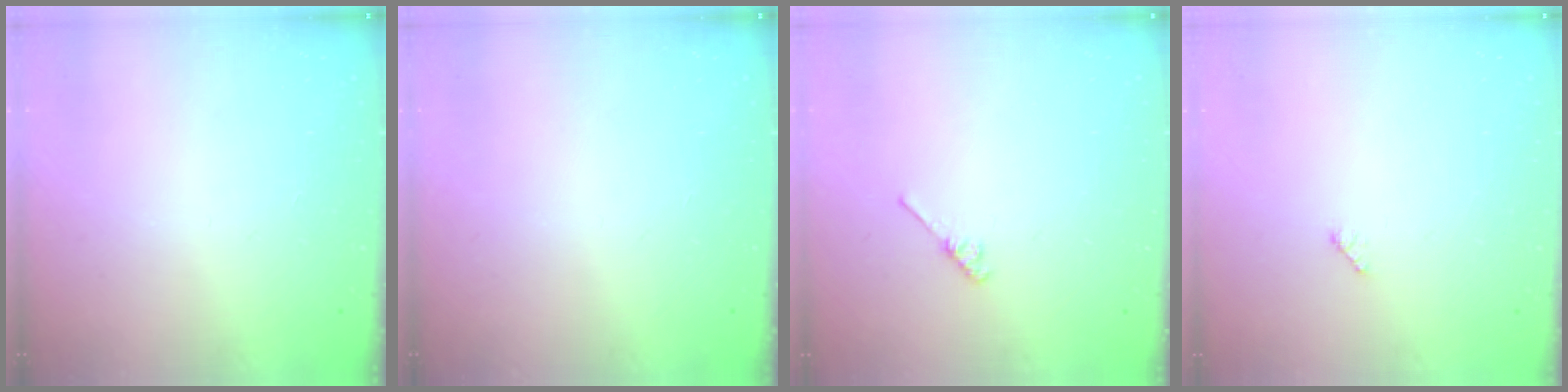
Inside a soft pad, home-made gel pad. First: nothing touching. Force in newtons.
{"total": 0.0}
{"total": 2.7, "press": 2.7, "slide": 0.4}
{"total": 2.9, "press": 2.9, "slide": 0.4}